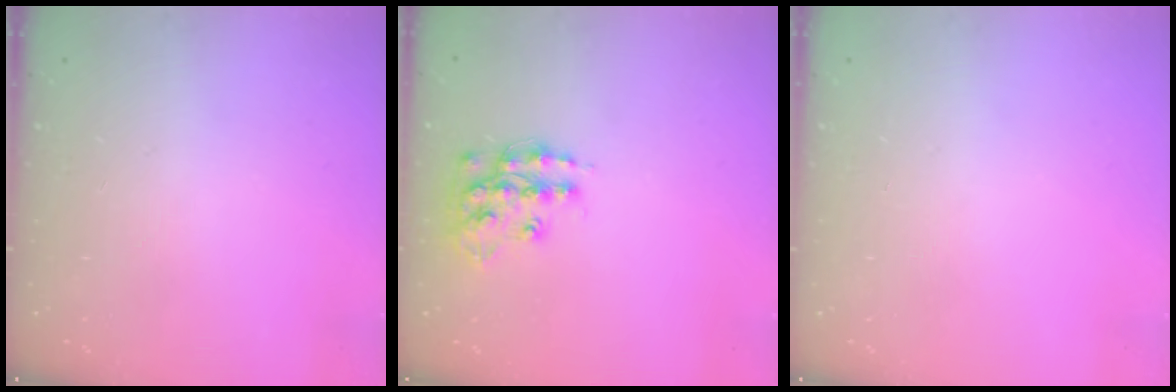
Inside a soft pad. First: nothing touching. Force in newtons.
{"total": 13.7, "press": 13.7, "slide": 0.9}
{"total": 0.0}